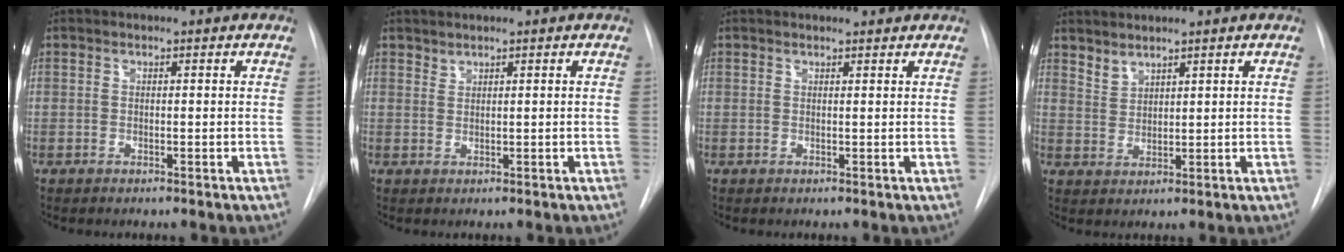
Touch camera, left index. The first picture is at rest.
{"total": 0.8, "force": [0.8, -0.1, 0.1], "torque": [-0.002, 0.003, 0.017]}
{"total": 2.2, "force": [2.1, 0.4, 0.1], "torque": [-0.007, 0.005, 0.027]}
{"total": 2.5, "force": [2.4, 0.5, 0.4], "torque": [-0.006, 0.005, 0.051]}